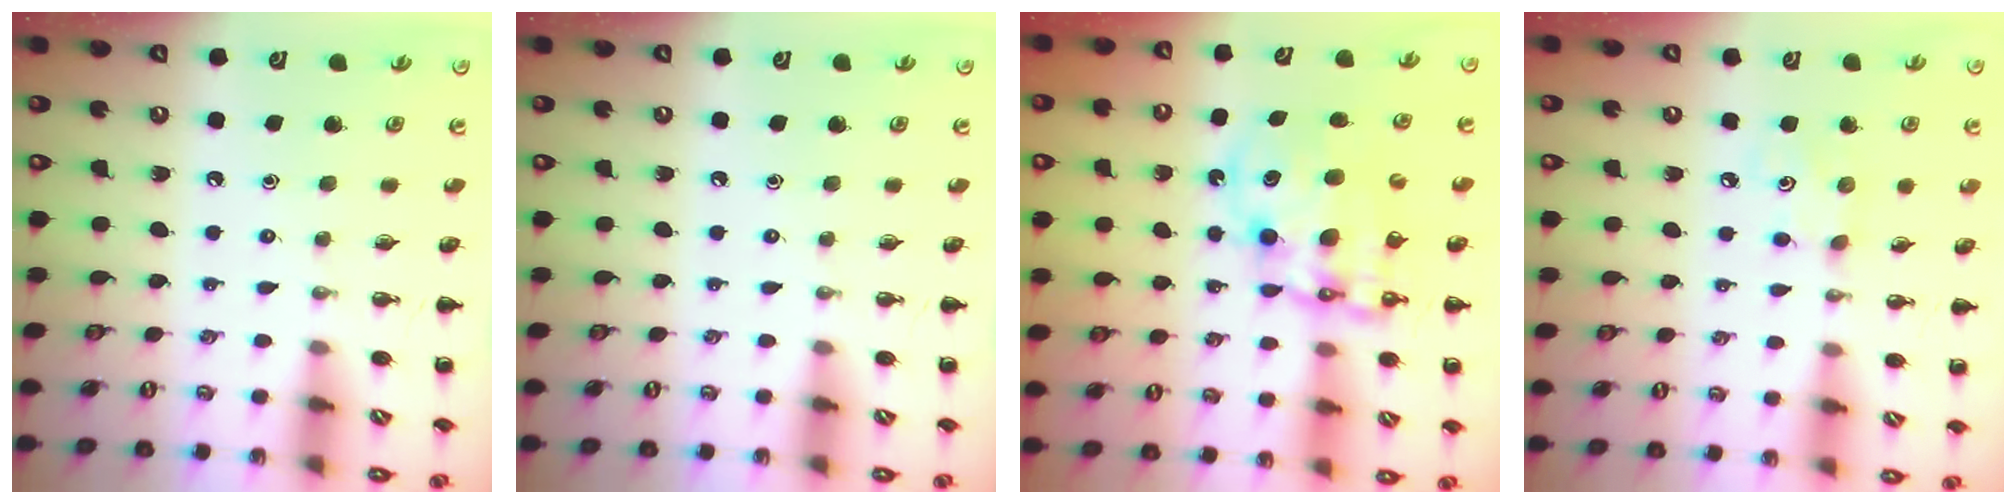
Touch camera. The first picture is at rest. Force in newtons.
{"total": 0.0}
{"total": 13.1, "press": 12.8, "slide": 2.9}
{"total": 3.0, "press": 2.8, "slide": 0.9}